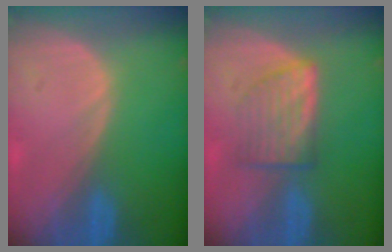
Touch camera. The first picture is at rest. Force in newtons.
{"total": 5.7, "press": 5.6, "slide": 1.0}